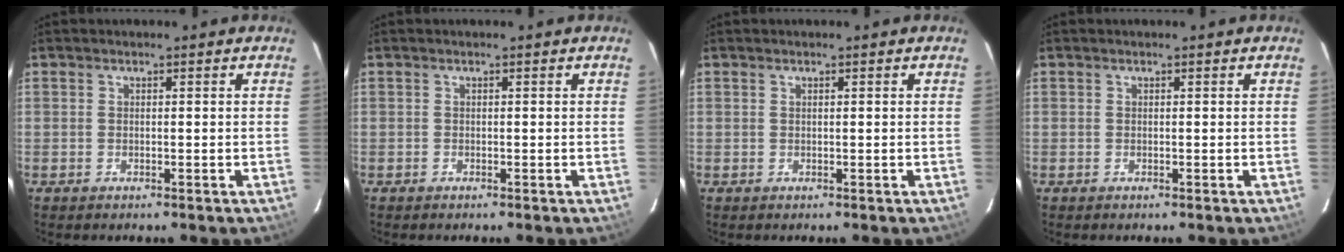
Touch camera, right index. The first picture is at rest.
{"total": 0.0}
{"total": 0.0}
{"total": 0.0}